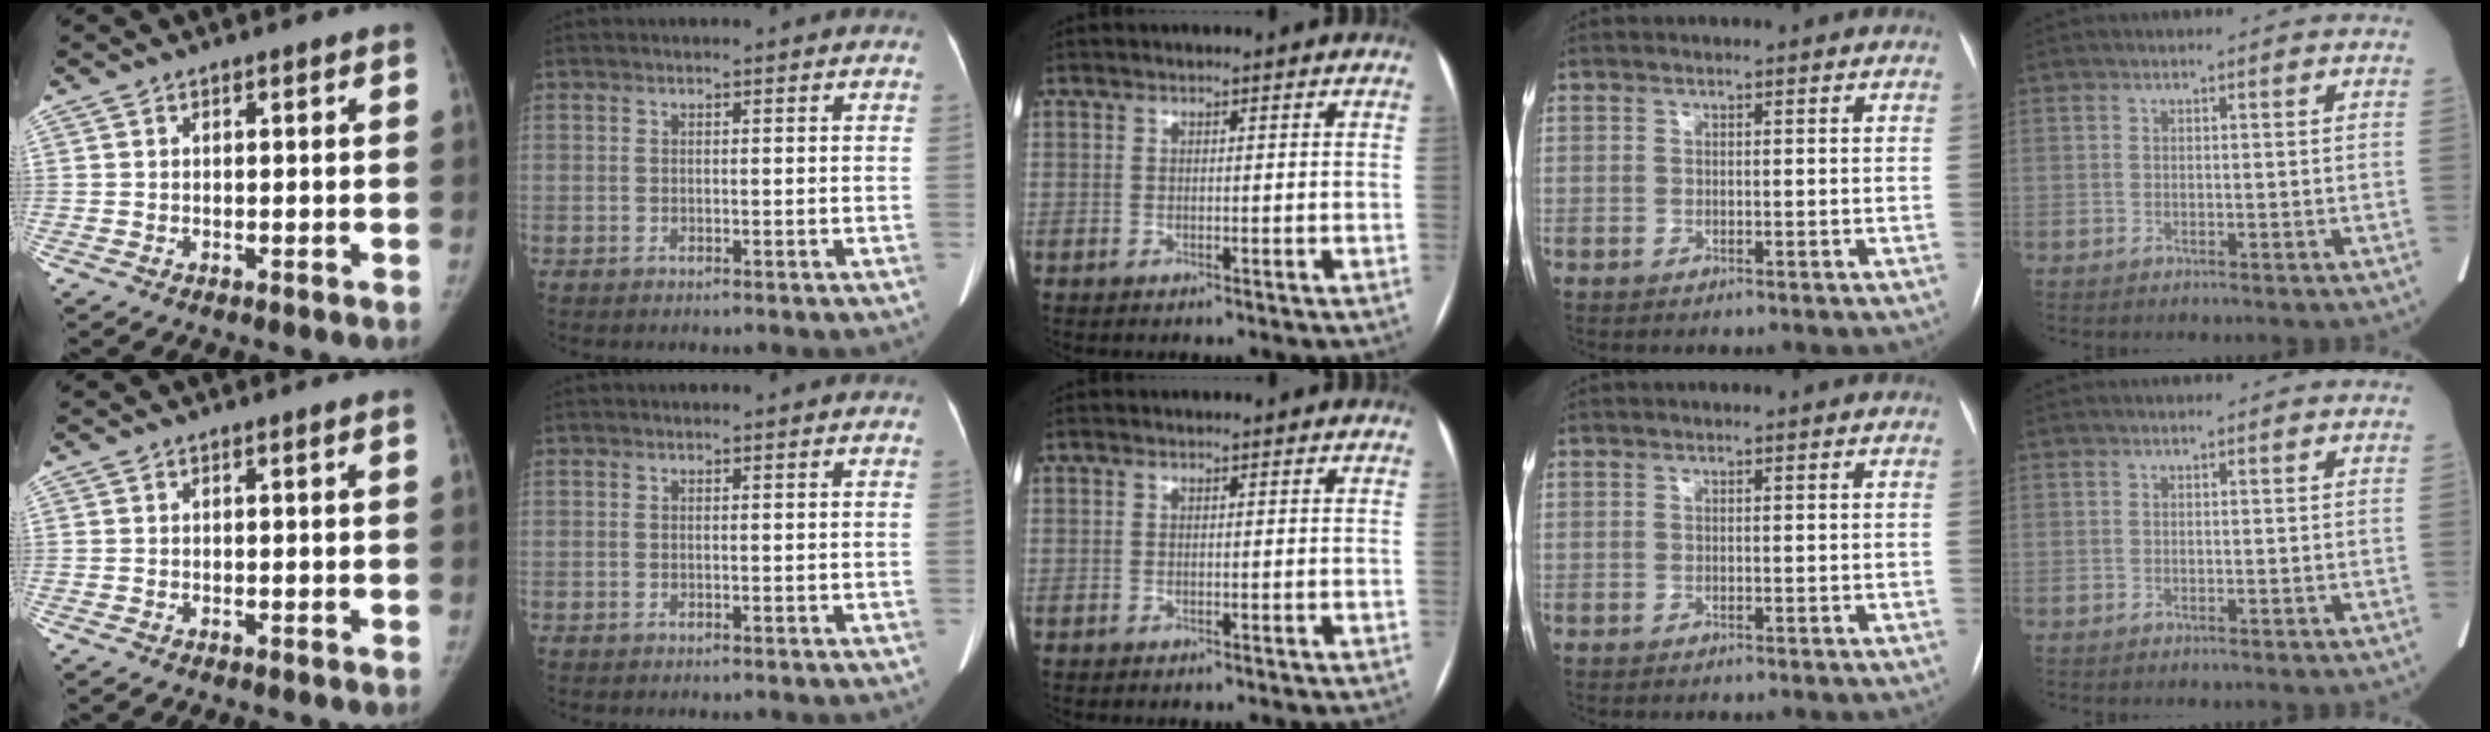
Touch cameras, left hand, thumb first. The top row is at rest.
{}